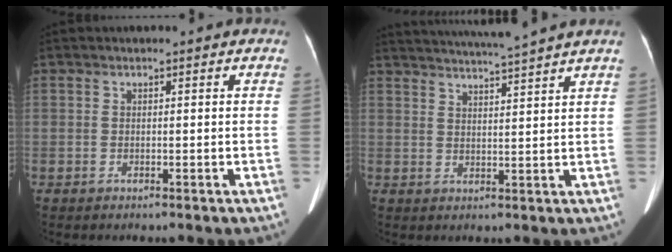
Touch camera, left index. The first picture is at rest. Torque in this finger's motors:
{"motor_torque": [1.03, -1.11, 0.11, 0.10]}